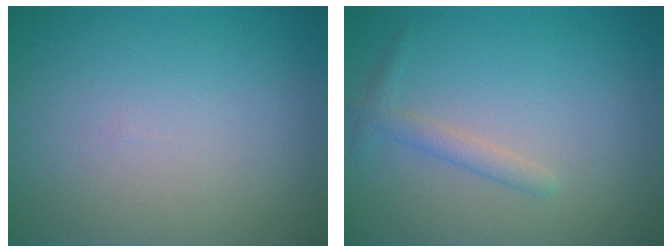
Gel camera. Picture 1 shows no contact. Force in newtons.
{"total": 1.5, "press": 1.5, "slide": 0.1}